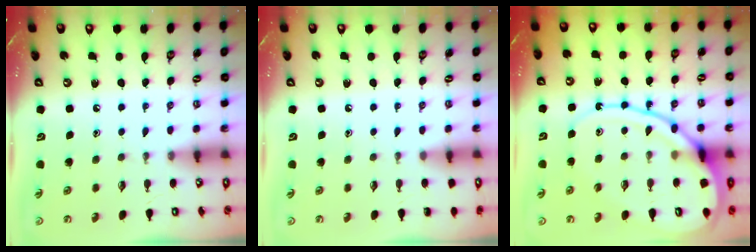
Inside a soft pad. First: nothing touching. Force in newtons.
{"total": 0.0}
{"total": 16.8, "press": 16.8, "slide": 1.5}